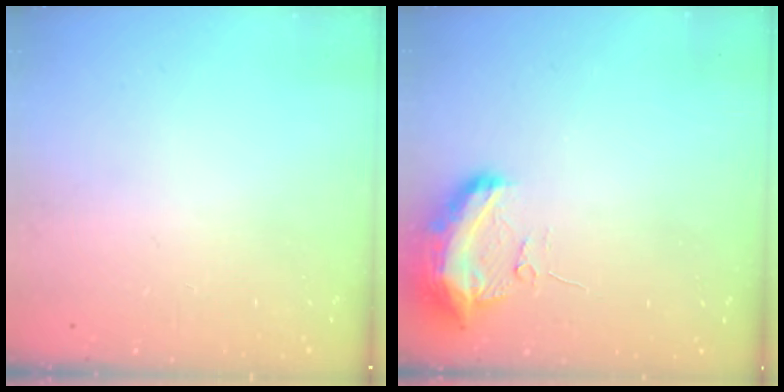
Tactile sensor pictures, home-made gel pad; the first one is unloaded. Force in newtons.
{"total": 10.0, "press": 10.0, "slide": 0.8}